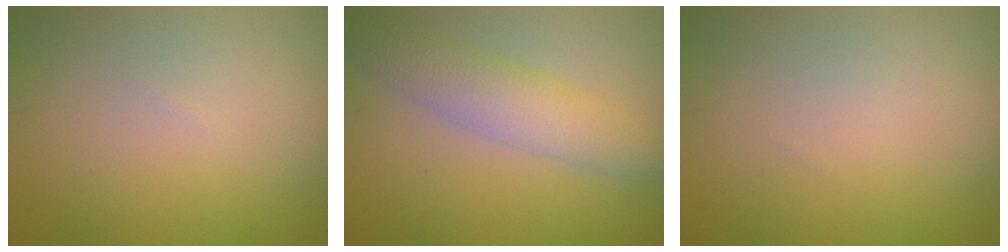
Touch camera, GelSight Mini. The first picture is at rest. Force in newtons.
{"total": 4.3, "press": 4.3, "slide": 0.1}
{"total": 0.0}